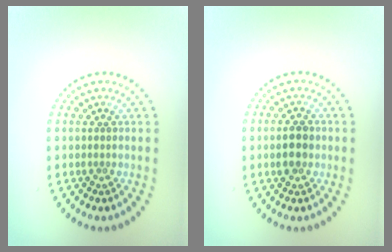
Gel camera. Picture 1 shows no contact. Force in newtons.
{"total": 2.3, "press": 2.2, "slide": 0.2}